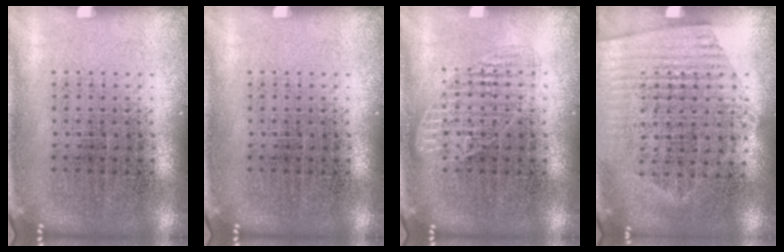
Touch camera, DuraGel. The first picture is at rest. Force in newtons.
{"total": 0.0}
{"total": 1.6, "press": 1.6, "slide": 0.3}
{"total": 1.5, "press": 1.2, "slide": 0.8}